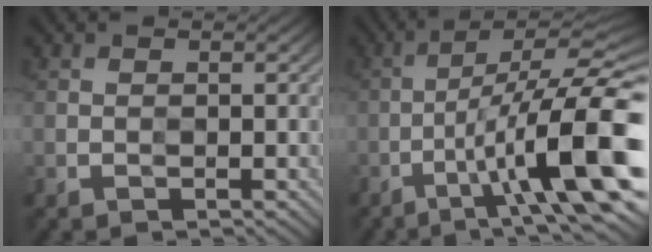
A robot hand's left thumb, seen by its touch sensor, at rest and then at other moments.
{"total": 13.9, "force": [-4.8, 2.8, 12.8], "torque": [-0.190, 0.007, -0.073]}